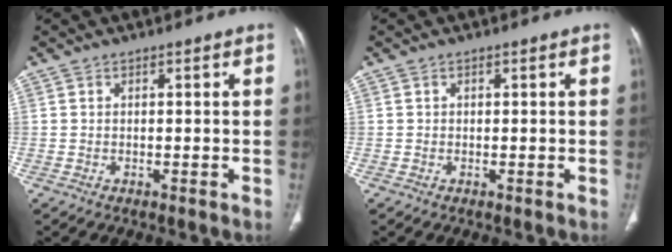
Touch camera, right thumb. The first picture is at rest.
{"total": 0.0}